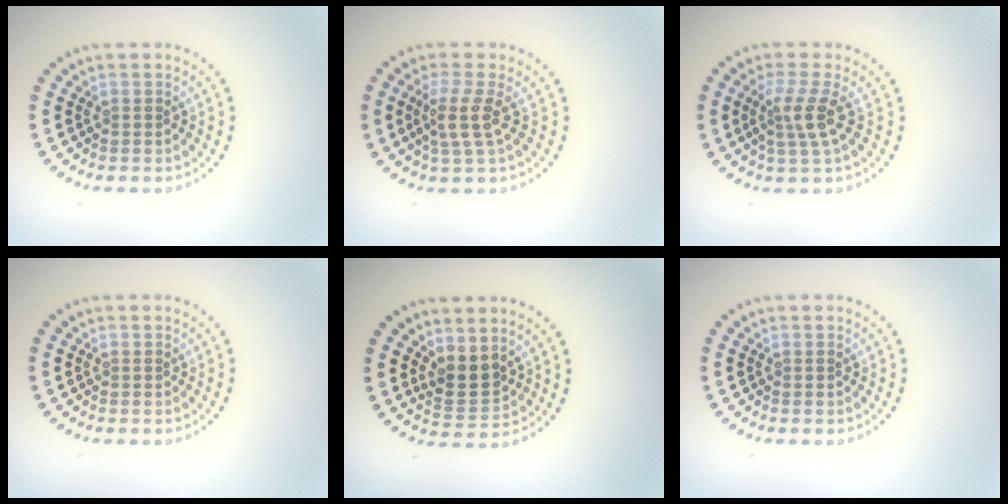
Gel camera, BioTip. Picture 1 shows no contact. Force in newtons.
{"total": 2.9, "press": 2.2, "slide": 1.8}
{"total": 2.8, "press": 2.1, "slide": 1.8}
{"total": 0.0}
{"total": 2.6, "press": 2.3, "slide": 1.3}
{"total": 0.0}